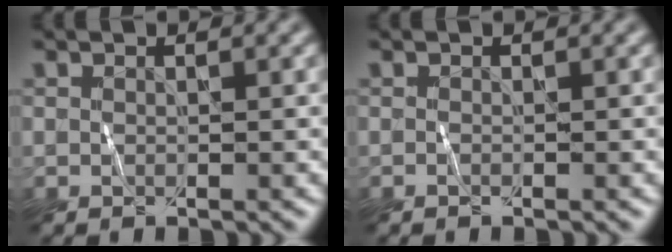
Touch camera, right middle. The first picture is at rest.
{"total": 0.0}